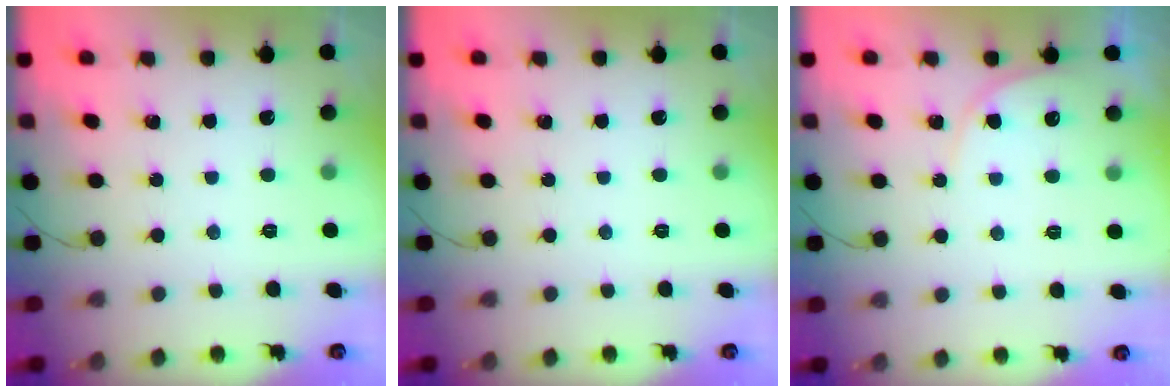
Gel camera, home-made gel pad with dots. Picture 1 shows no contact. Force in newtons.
{"total": 0.0}
{"total": 4.8, "press": 4.7, "slide": 0.4}